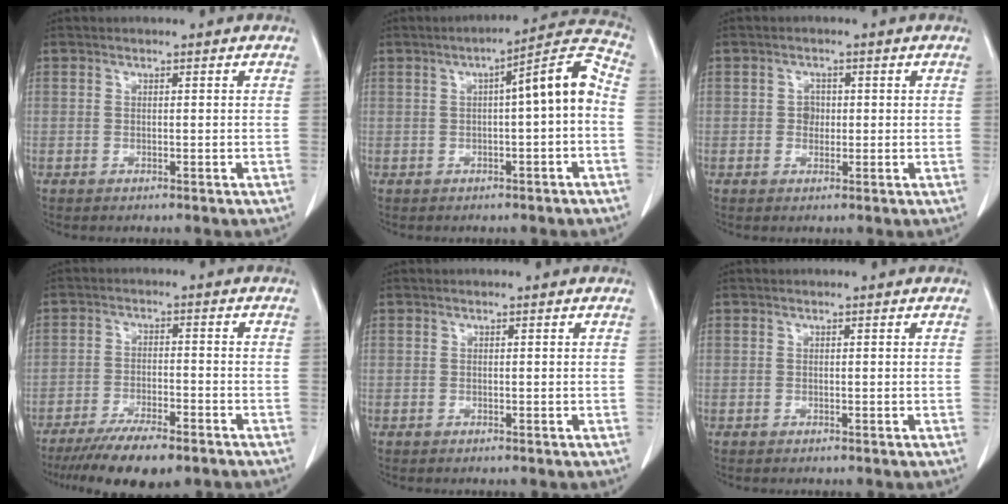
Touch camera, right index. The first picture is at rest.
{"total": 8.1, "force": [0.0, 0.9, 8.0], "torque": [-0.109, 0.029, -0.004]}
{"total": 1.8, "force": [0.1, 1.5, 0.9], "torque": [-0.012, 0.003, 0.000]}
{"total": 10.2, "force": [-7.8, 2.4, 6.2], "torque": [-0.097, -0.018, -0.125]}
{"total": 0.0}
{"total": 0.0}